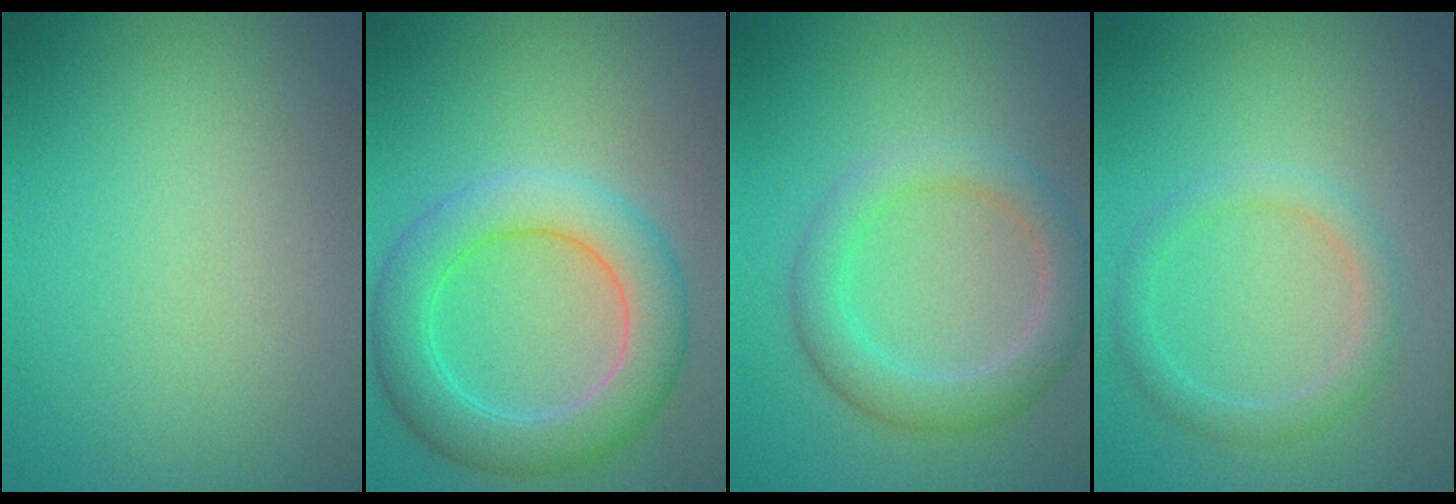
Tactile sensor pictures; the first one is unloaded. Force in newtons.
{"total": 6.1, "press": 6.1, "slide": 0.3}
{"total": 3.8, "press": 3.8, "slide": 0.2}
{"total": 2.2, "press": 2.1, "slide": 0.2}